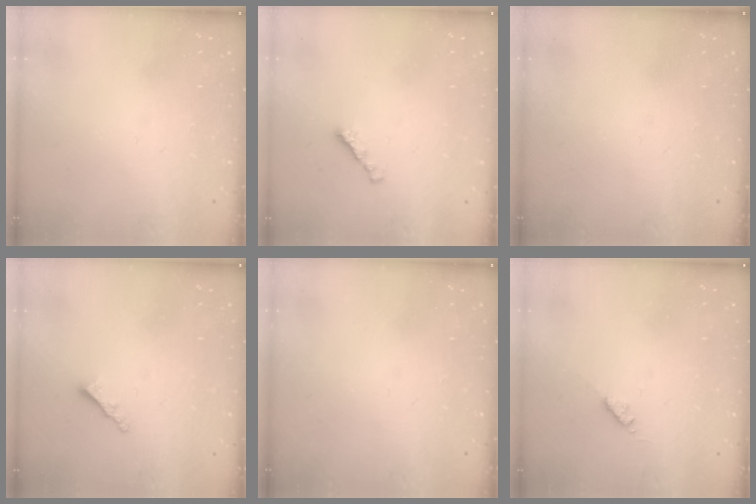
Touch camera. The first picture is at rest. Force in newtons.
{"total": 1.6, "press": 1.5, "slide": 0.5}
{"total": 0.0}
{"total": 2.5, "press": 2.5, "slide": 0.3}
{"total": 0.0}
{"total": 2.8, "press": 2.8, "slide": 0.4}